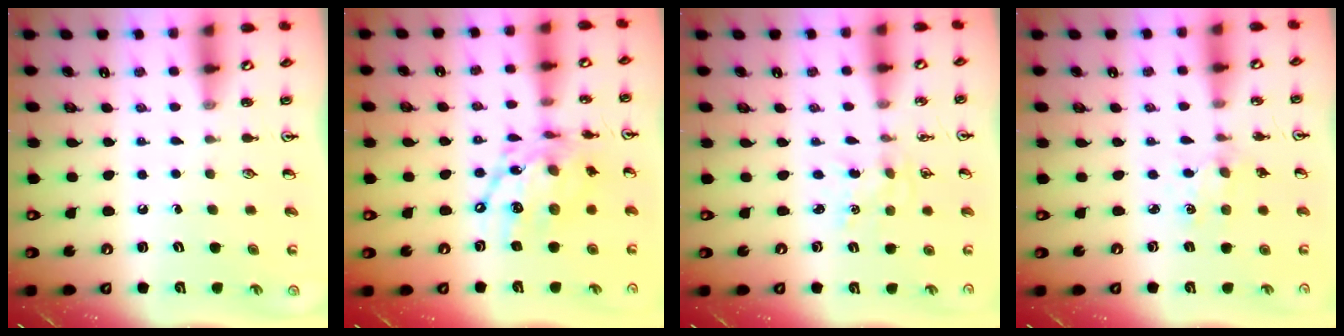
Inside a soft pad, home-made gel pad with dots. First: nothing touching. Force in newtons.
{"total": 14.2, "press": 14.2, "slide": 1.1}
{"total": 0.6, "press": 0.6, "slide": 0.1}
{"total": 2.5, "press": 2.5, "slide": 0.5}